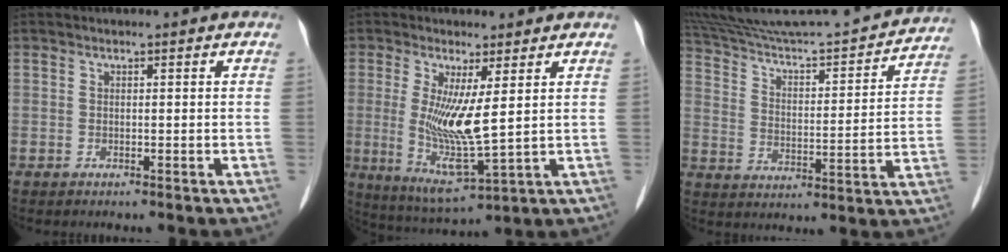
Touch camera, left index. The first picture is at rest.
{"total": 9.3, "force": [1.0, 1.1, 9.1], "torque": [-0.186, -0.027, 0.028]}
{"total": 26.8, "force": [24.7, 3.5, 9.6], "torque": [-0.170, -0.029, 0.345]}